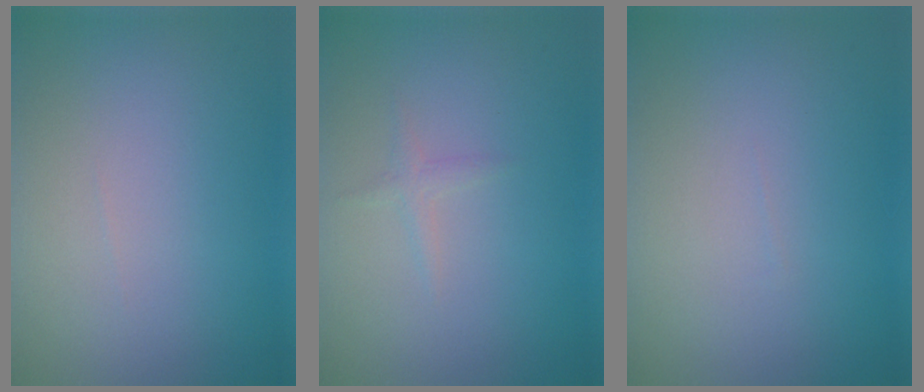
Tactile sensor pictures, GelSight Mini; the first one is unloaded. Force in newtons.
{"total": 0.8, "press": 0.8, "slide": 0.1}
{"total": 0.0}